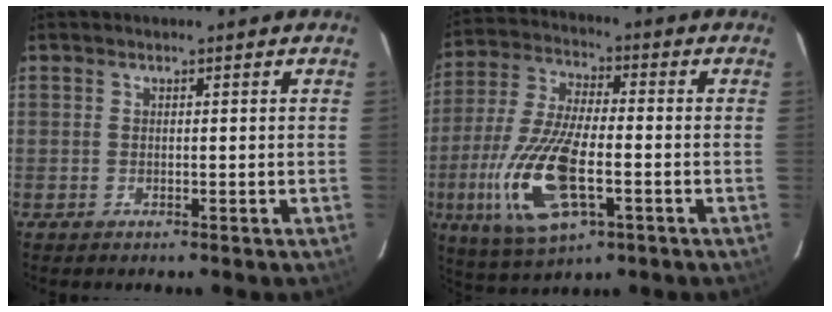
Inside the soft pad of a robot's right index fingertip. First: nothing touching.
{"total": 17.7, "force": [-5.3, 7.0, 15.4], "torque": [-0.337, -0.016, -0.098]}